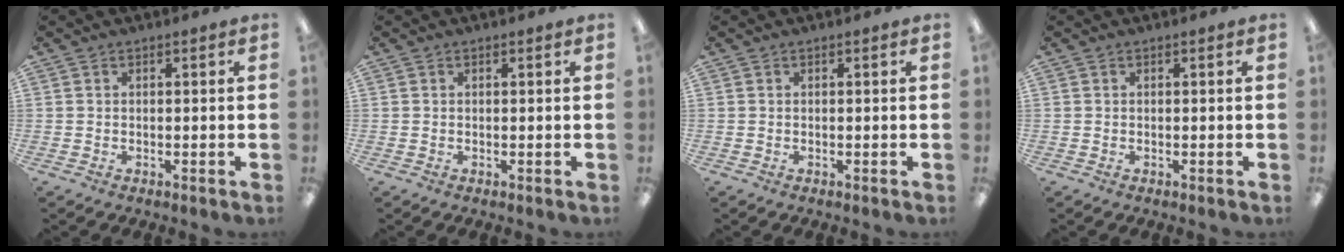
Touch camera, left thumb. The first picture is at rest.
{"total": 0.0}
{"total": 0.0}
{"total": 0.0}